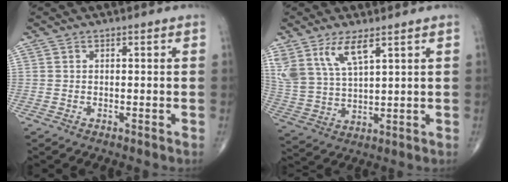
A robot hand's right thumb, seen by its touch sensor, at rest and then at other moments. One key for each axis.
{"total": 10.1, "fx": 6.0, "fy": 3.9, "fz": 7.2, "tx": -0.151, "ty": -0.021, "tz": 0.133}